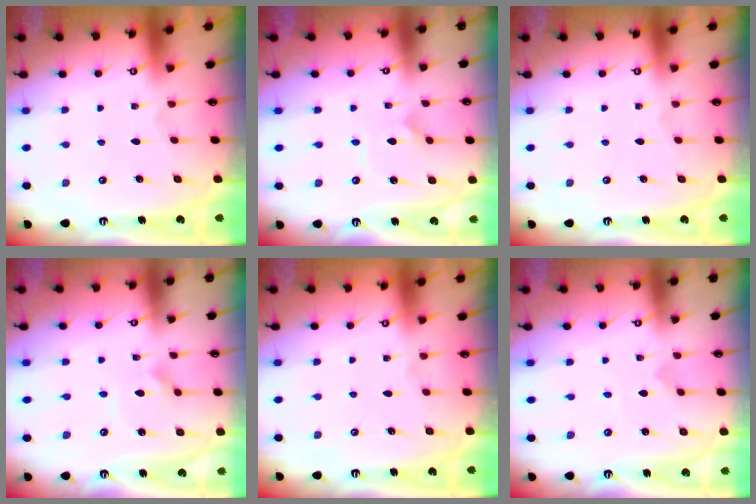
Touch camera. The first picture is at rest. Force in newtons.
{"total": 2.3, "press": 2.3, "slide": 0.1}
{"total": 0.0}
{"total": 2.7, "press": 2.7, "slide": 0.1}
{"total": 0.0}
{"total": 0.0}